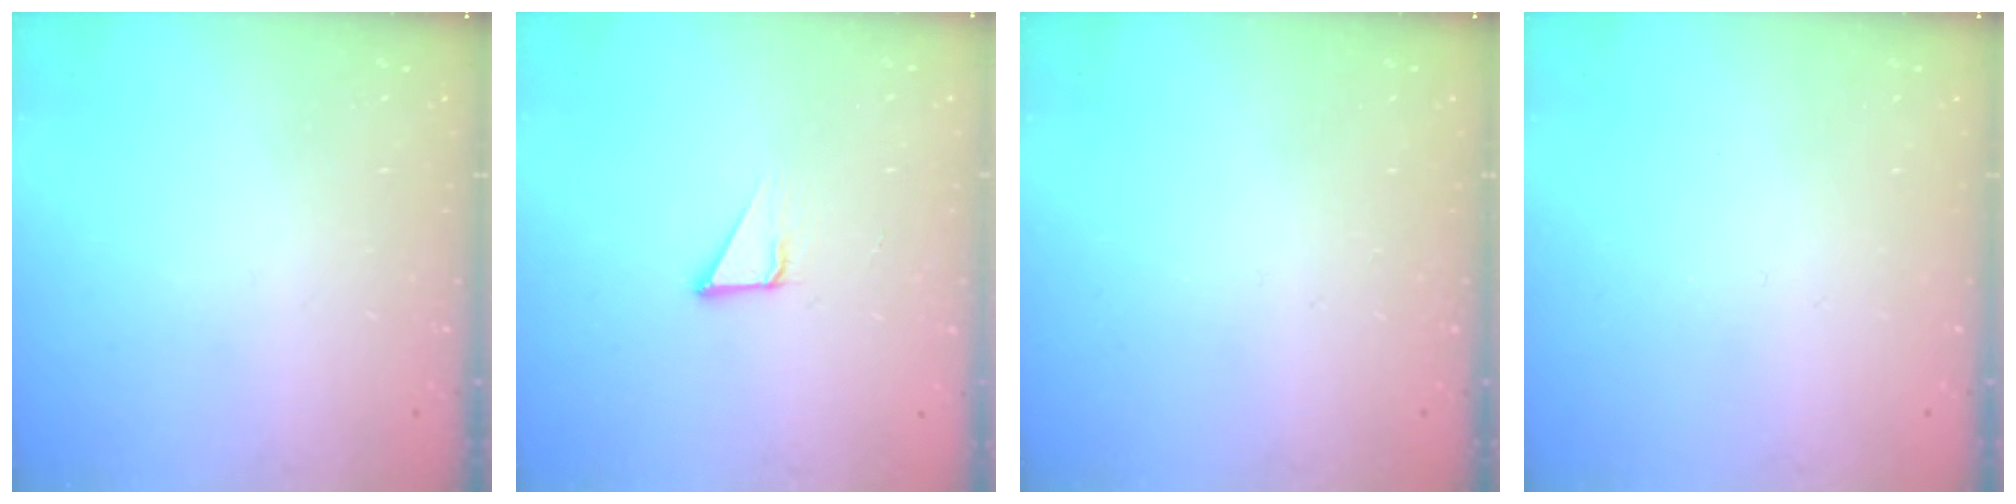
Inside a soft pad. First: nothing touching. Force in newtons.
{"total": 3.3, "press": 3.3, "slide": 0.1}
{"total": 0.0}
{"total": 0.0}